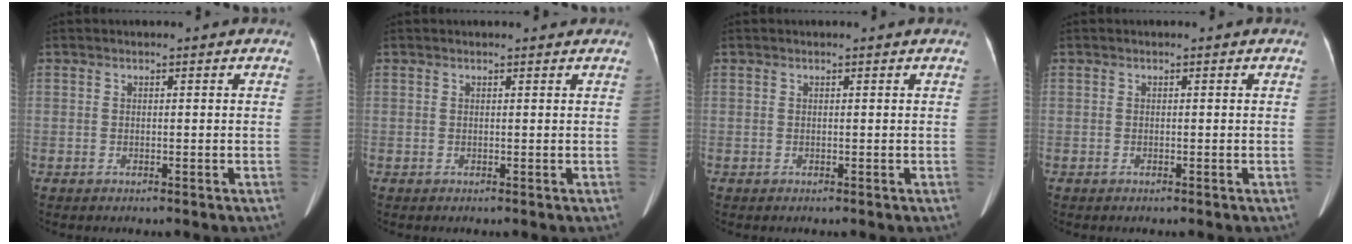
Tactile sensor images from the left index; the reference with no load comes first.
{"total": 1.6, "force": [1.5, 0.3, 0.4], "torque": [-0.011, 0.008, 0.015]}
{"total": 0.5, "force": [0.5, 0.0, 0.1], "torque": [-0.003, 0.001, 0.004]}
{"total": 0.0}